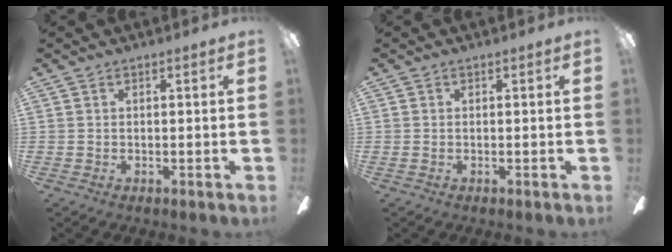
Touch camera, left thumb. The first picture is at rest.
{"total": 0.0}